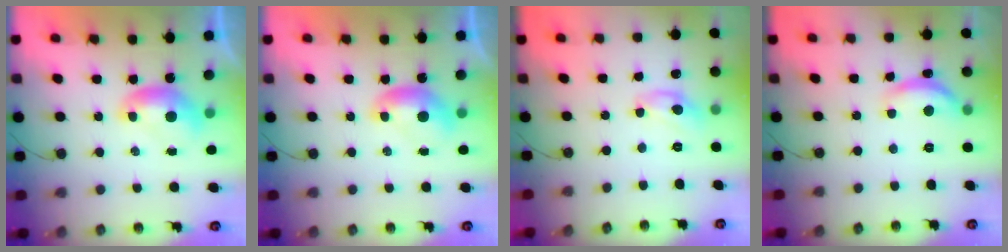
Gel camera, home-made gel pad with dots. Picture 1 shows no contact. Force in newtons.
{"total": 0.0}
{"total": 6.4, "press": 6.4, "slide": 0.3}
{"total": 6.1, "press": 6.1, "slide": 0.5}